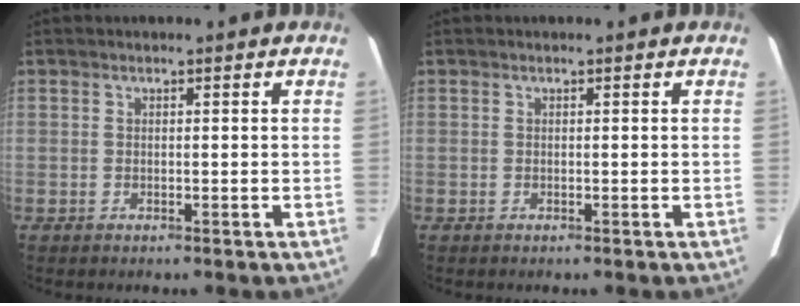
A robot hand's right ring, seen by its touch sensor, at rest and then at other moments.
{"total": 0.0}